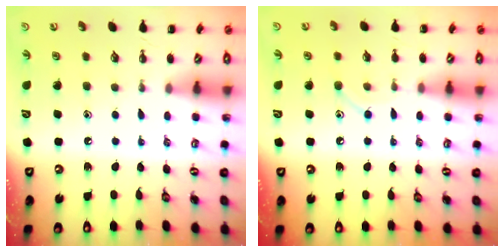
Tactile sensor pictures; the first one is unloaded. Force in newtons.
{"total": 7.3, "press": 7.0, "slide": 2.2}